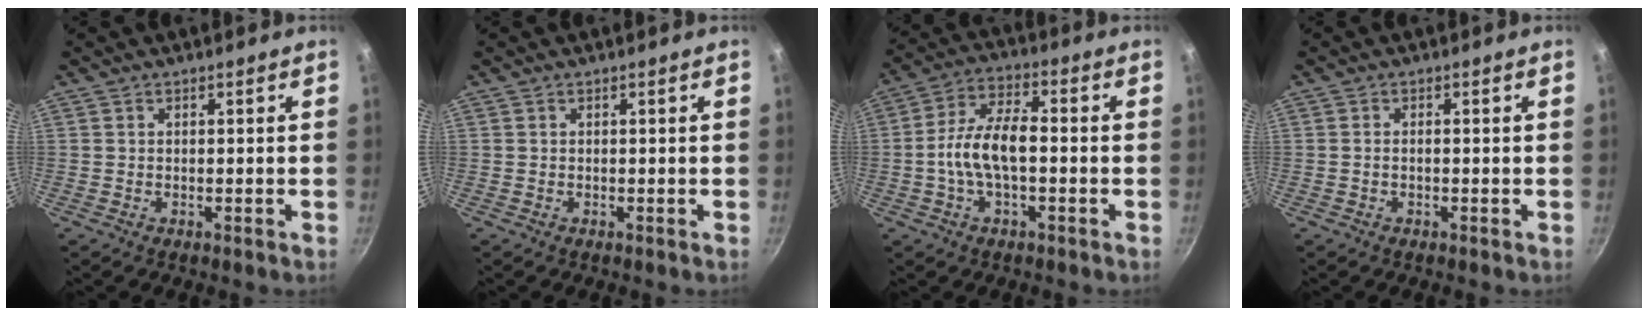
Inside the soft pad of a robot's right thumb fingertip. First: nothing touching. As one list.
[{"total": 0.0}, {"total": 10.1, "force": [-1.3, 4.7, 8.8], "torque": [-0.155, 0.035, -0.036]}, {"total": 0.8, "force": [-0.3, 0.3, 0.7], "torque": [-0.018, 0.007, -0.008]}]